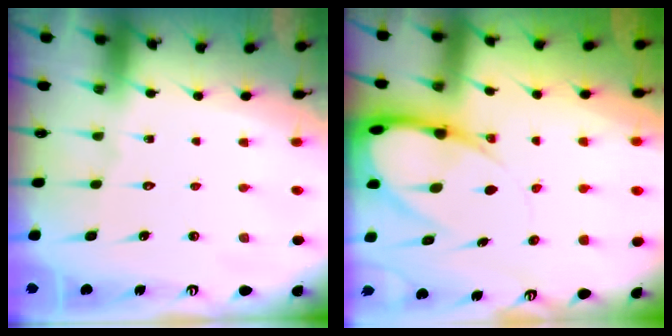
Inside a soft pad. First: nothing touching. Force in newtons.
{"total": 13.1, "press": 13.0, "slide": 1.4}